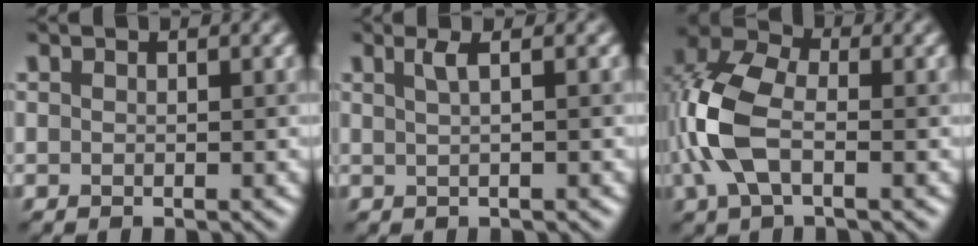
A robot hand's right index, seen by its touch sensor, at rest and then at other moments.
{"total": 1.9, "force": [0.7, 0.6, 1.6], "torque": [-0.023, 0.004, 0.006]}
{"total": 7.3, "force": [-1.0, 4.1, 5.9], "torque": [-0.143, 0.014, -0.032]}